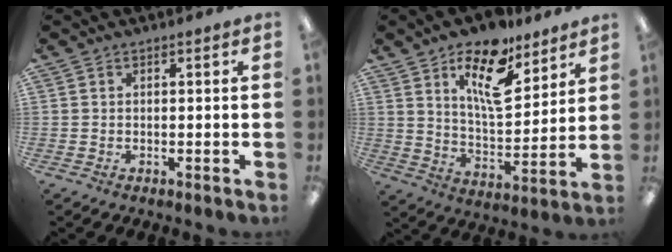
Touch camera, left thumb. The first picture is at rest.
{"total": 16.3, "force": [10.5, 7.0, 10.2], "torque": [-0.150, -0.056, 0.176]}